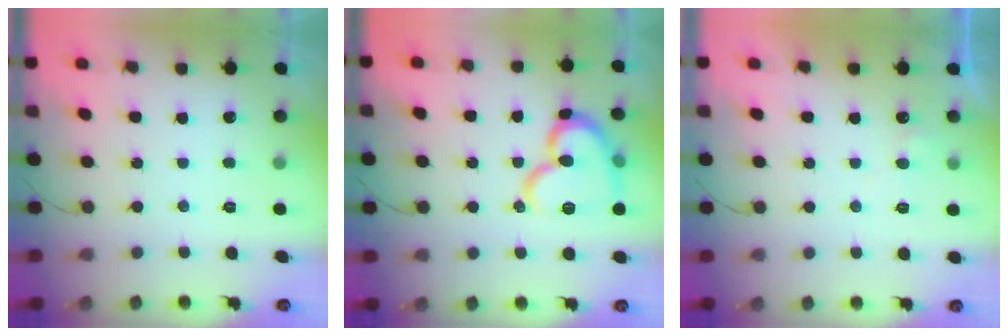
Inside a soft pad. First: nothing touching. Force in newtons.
{"total": 16.5, "press": 16.4, "slide": 1.8}
{"total": 5.1, "press": 5.1, "slide": 0.3}